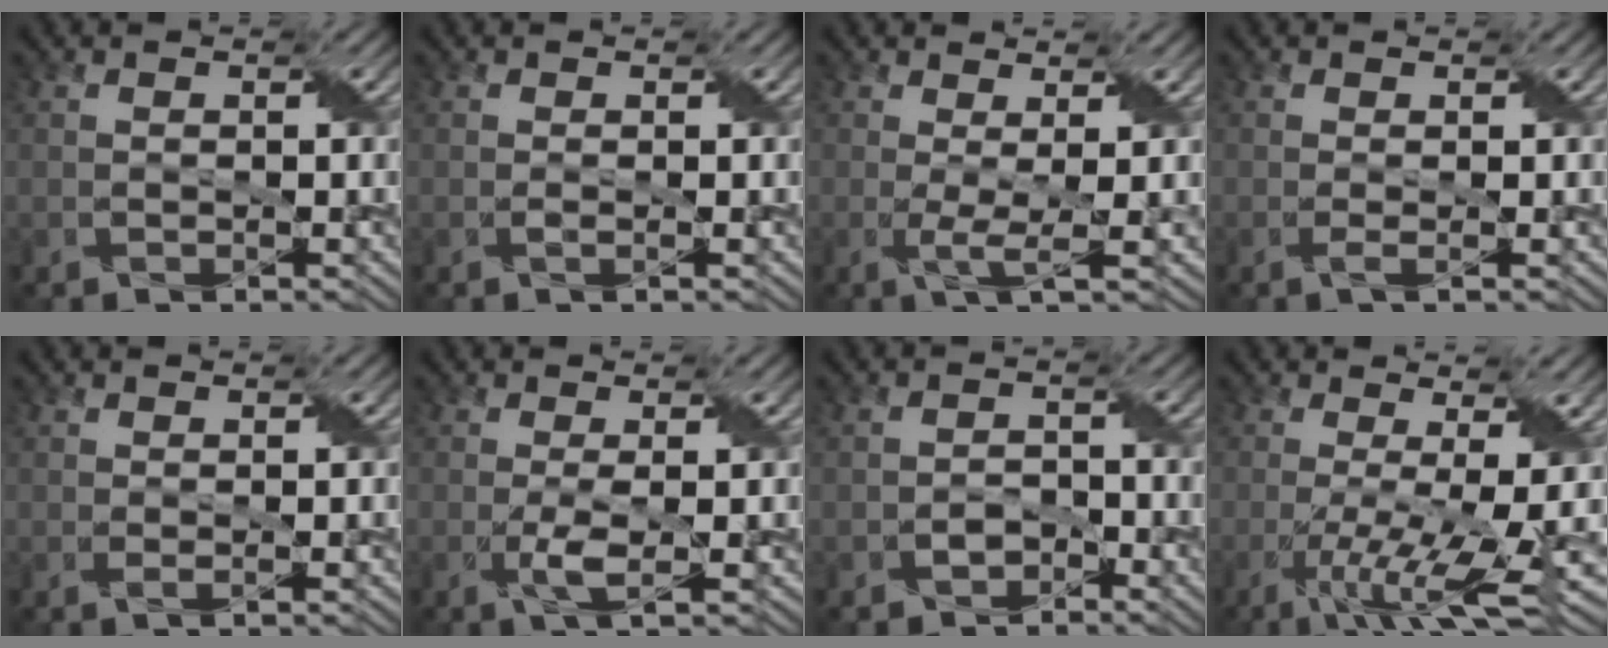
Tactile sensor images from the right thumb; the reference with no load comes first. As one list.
[{"total": 0.5, "force": [0.0, 0.1, 0.5], "torque": [-0.010, 0.000, -0.002]}, {"total": 3.1, "force": [0.3, 0.6, 3.0], "torque": [-0.059, -0.001, 0.004]}, {"total": 1.1, "force": [0.0, 0.3, 1.1], "torque": [-0.023, -0.001, -0.005]}, {"total": 0.7, "force": [0.2, 0.2, 0.6], "torque": [-0.012, 0.002, 0.000]}, {"total": 2.4, "force": [-0.3, 0.4, 2.4], "torque": [-0.049, -0.001, -0.009]}, {"total": 1.6, "force": [-1.2, 1.0, 0.4], "torque": [-0.007, 0.004, -0.024]}, {"total": 9.8, "force": [-2.6, 2.2, 9.2], "torque": [-0.157, -0.007, -0.033]}]